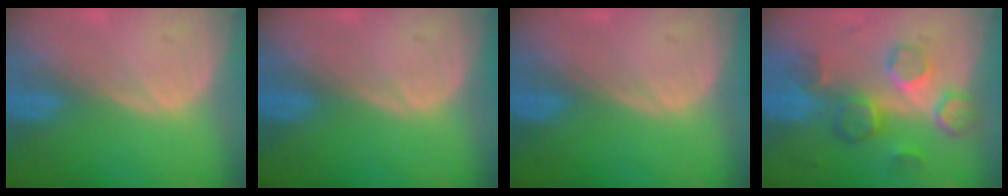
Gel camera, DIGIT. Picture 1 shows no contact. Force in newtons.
{"total": 0.0}
{"total": 0.0}
{"total": 8.6, "press": 7.7, "slide": 3.8}